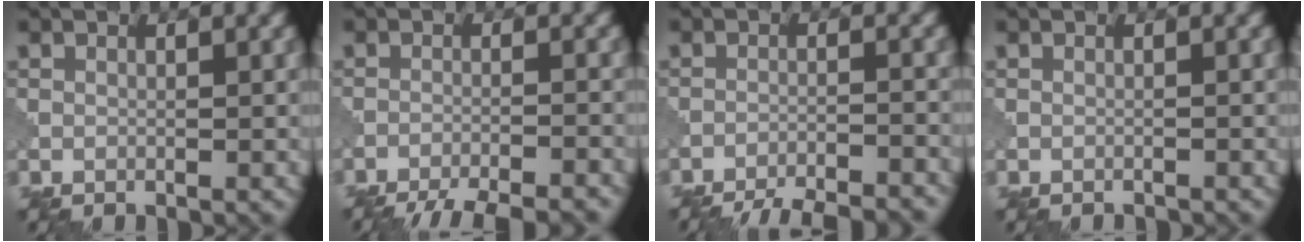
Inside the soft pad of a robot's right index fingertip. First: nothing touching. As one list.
[{"total": 8.3, "force": [-7.6, 1.4, 2.9], "torque": [-0.039, -0.007, -0.110]}, {"total": 10.1, "force": [-9.5, 1.9, 2.6], "torque": [-0.029, -0.001, -0.131]}, {"total": 1.2, "force": [-1.1, 0.1, 0.2], "torque": [0.002, -0.002, -0.020]}]